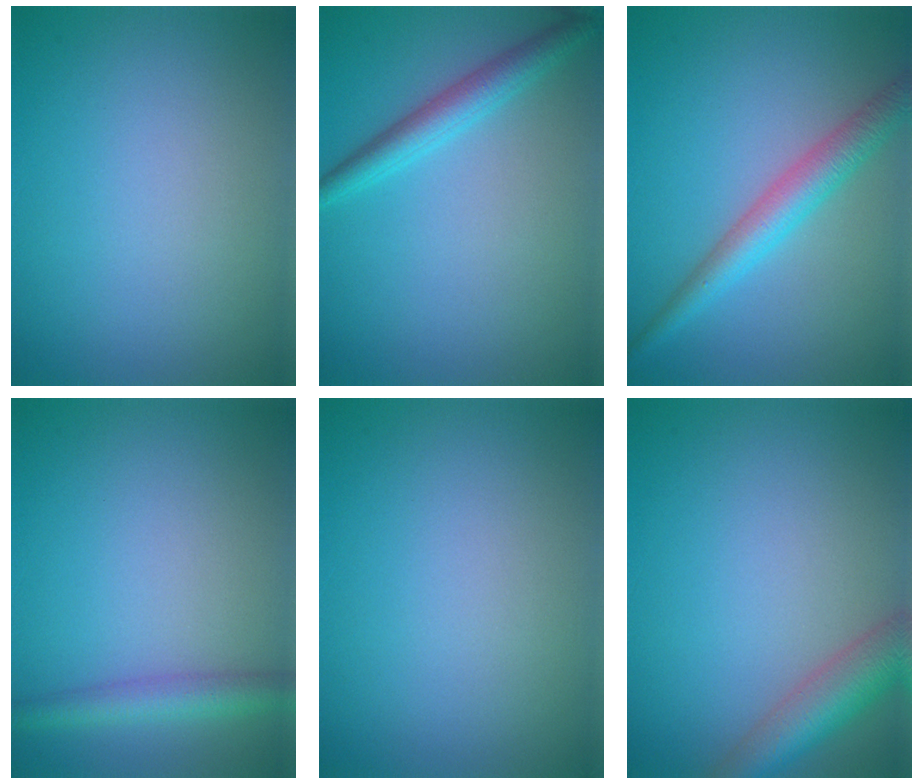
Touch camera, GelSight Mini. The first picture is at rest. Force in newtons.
{"total": 2.9, "press": 2.9, "slide": 0.1}
{"total": 3.9, "press": 3.9, "slide": 0.1}
{"total": 2.9, "press": 2.9, "slide": 0.1}
{"total": 0.0}
{"total": 4.6, "press": 4.6, "slide": 0.2}